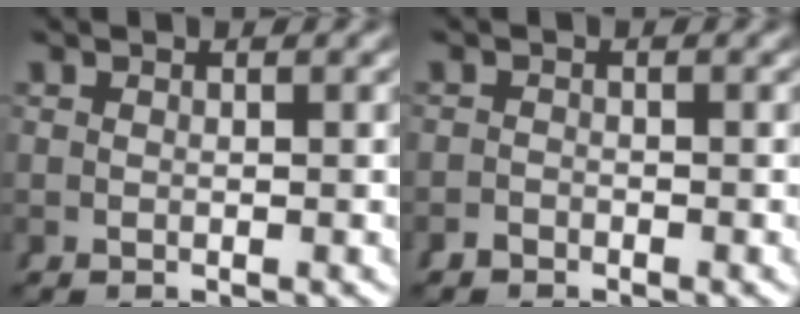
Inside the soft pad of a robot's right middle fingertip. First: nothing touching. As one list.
[{"total": 1.2, "force": [-1.1, -0.2, -0.3], "torque": [0.016, -0.005, -0.019]}]